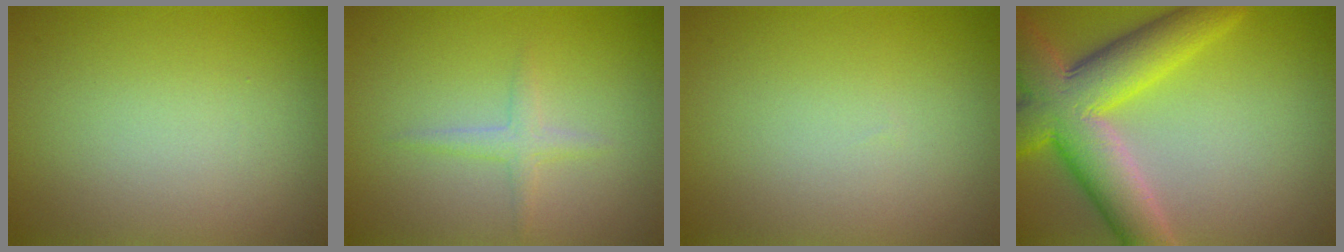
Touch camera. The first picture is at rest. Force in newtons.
{"total": 1.4, "press": 1.4, "slide": 0.0}
{"total": 0.0}
{"total": 9.4, "press": 9.4, "slide": 0.6}